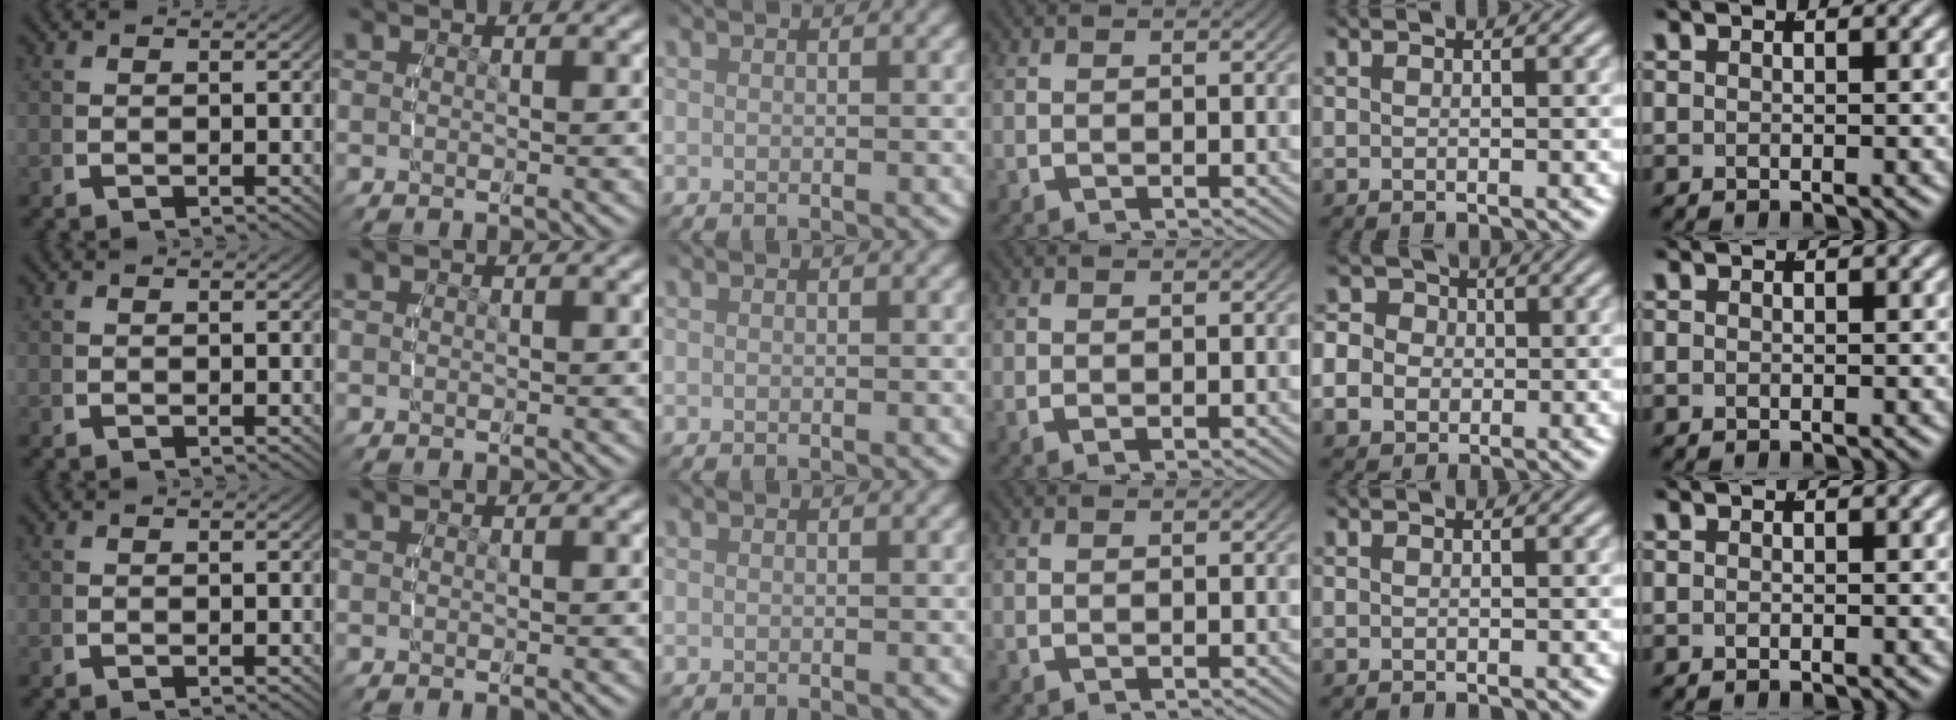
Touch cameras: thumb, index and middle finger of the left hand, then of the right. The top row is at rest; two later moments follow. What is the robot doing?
{"motion": "lift_and_place", "object": "cloth"}